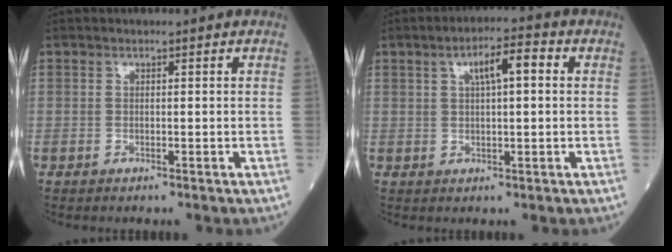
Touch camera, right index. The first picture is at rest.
{"total": 5.6, "force": [1.6, 1.3, 5.2], "torque": [-0.088, 0.015, 0.027]}